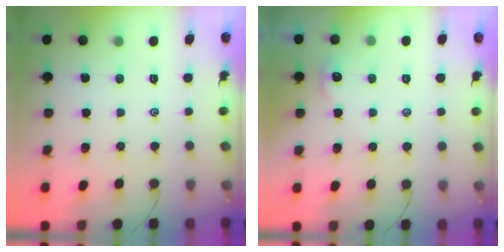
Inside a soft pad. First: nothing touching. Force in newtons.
{"total": 2.5, "press": 2.5, "slide": 0.3}